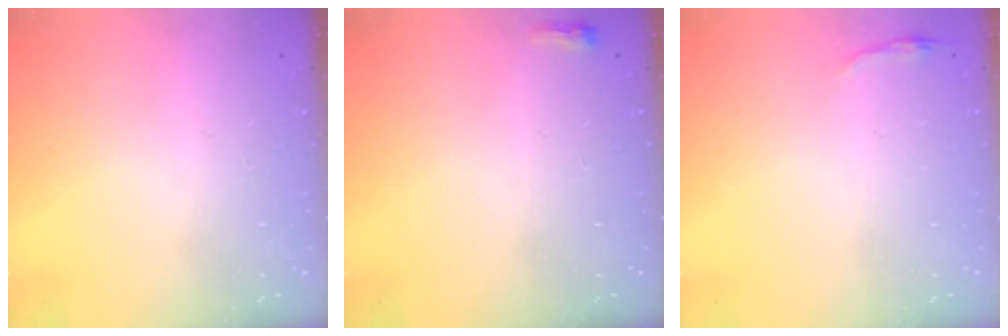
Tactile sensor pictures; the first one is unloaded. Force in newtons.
{"total": 2.6, "press": 2.5, "slide": 0.6}
{"total": 2.8, "press": 2.8, "slide": 0.6}